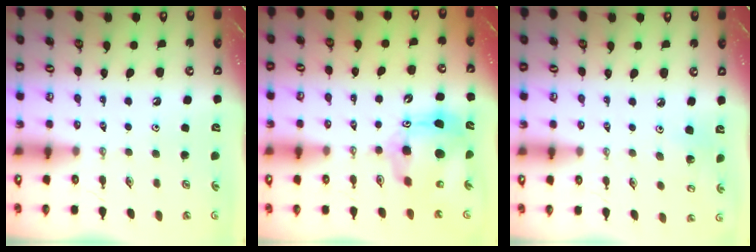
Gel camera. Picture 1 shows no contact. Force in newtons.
{"total": 12.5, "press": 12.5, "slide": 1.1}
{"total": 3.6, "press": 3.2, "slide": 1.6}